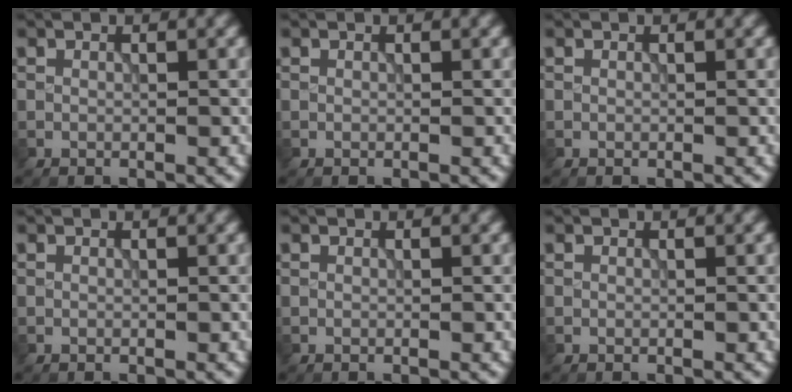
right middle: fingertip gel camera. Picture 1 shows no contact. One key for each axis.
{"total": 0.0}
{"total": 0.0}
{"total": 0.0}
{"total": 0.0}
{"total": 0.0}